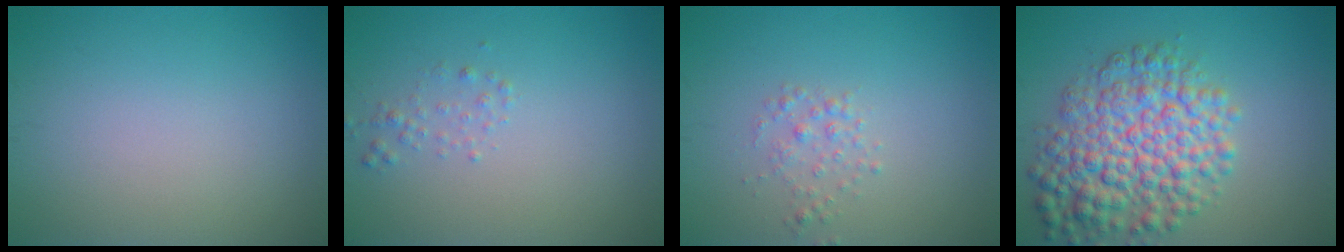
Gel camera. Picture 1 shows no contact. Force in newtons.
{"total": 1.0, "press": 1.0, "slide": 0.1}
{"total": 1.3, "press": 1.3, "slide": 0.0}
{"total": 8.1, "press": 8.1, "slide": 0.2}